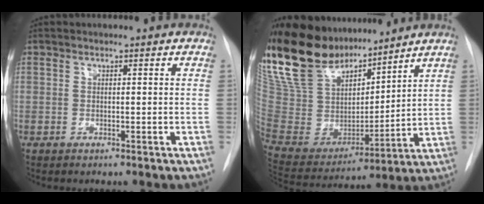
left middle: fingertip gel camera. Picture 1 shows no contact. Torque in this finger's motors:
{"motor_torque": [1.11, -1.02, 1.06, 0.21]}